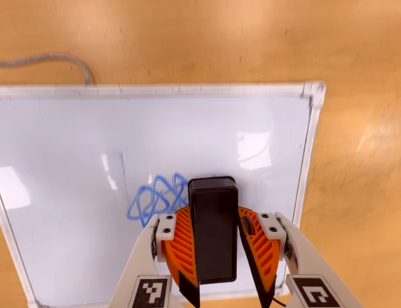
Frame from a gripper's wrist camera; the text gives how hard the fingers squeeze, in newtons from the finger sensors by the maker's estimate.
{"total": 9.1, "left": 10.2, "right": 7.9}